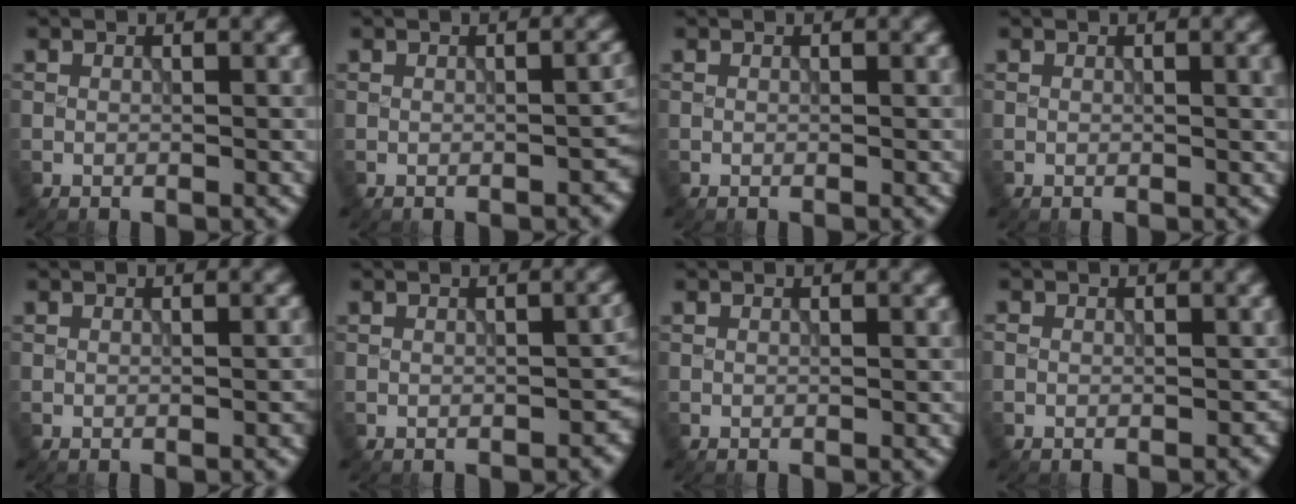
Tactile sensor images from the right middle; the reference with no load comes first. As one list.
[{"total": 2.1, "force": [-0.6, 1.0, 1.7], "torque": [-0.018, -0.002, -0.006]}, {"total": 0.0}, {"total": 0.9, "force": [0.2, 0.1, 0.9], "torque": [-0.010, 0.003, 0.003]}, {"total": 0.9, "force": [-0.2, 0.3, 0.8], "torque": [-0.012, 0.000, -0.002]}, {"total": 2.7, "force": [-0.6, 1.6, 2.1], "torque": [-0.016, -0.008, -0.007]}, {"total": 0.0}, {"total": 2.1, "force": [-0.4, 1.8, 0.9], "torque": [-0.008, -0.009, -0.007]}]